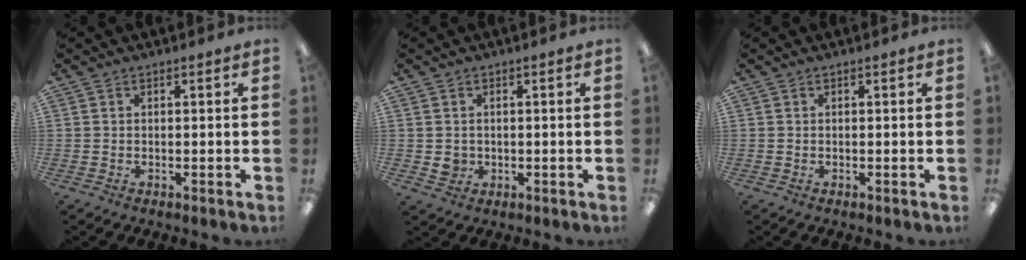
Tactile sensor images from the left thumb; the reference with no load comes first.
{"total": 2.8, "force": [0.0, 2.7, 0.6], "torque": [-0.005, 0.000, 0.000]}
{"total": 0.0}